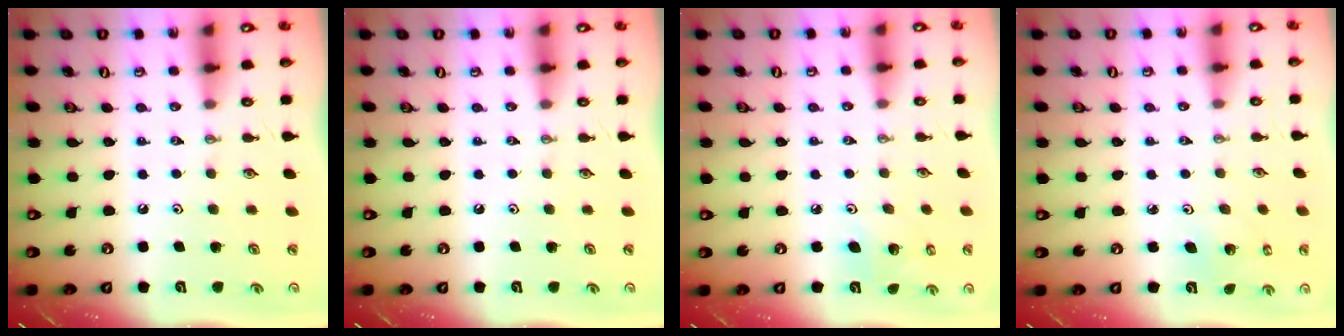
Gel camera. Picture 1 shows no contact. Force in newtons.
{"total": 0.0}
{"total": 4.7, "press": 4.5, "slide": 1.6}
{"total": 2.3, "press": 2.3, "slide": 0.2}